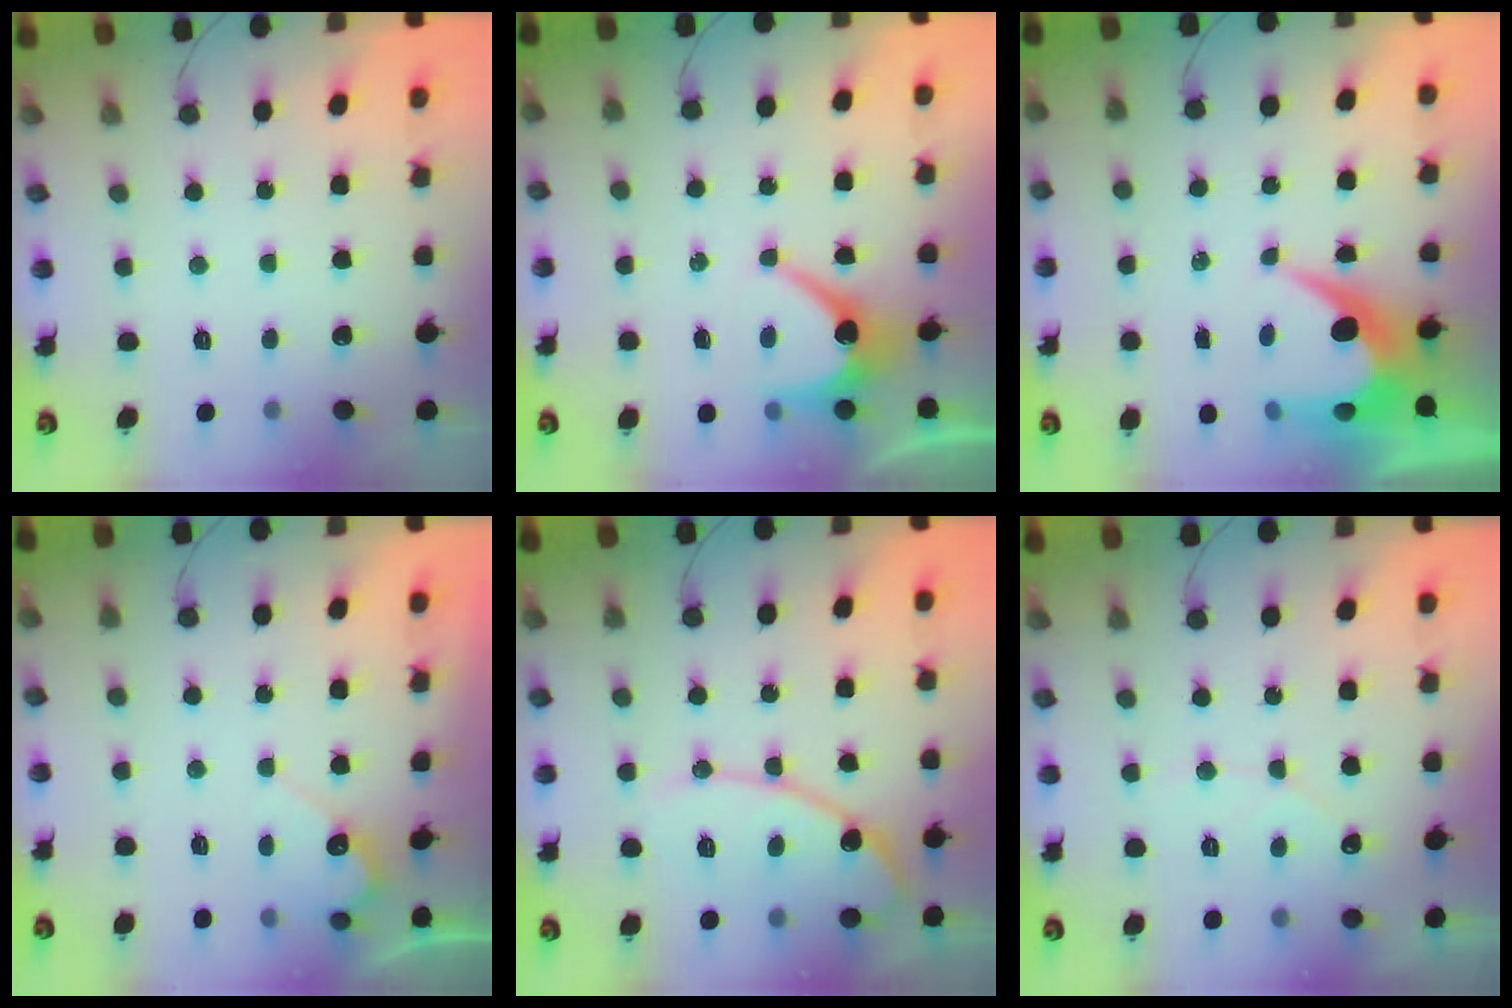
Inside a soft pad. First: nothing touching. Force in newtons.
{"total": 6.8, "press": 6.8, "slide": 0.7}
{"total": 8.2, "press": 8.1, "slide": 0.5}
{"total": 4.7, "press": 4.7, "slide": 0.1}
{"total": 13.9, "press": 13.9, "slide": 1.1}
{"total": 4.2, "press": 4.2, "slide": 0.3}